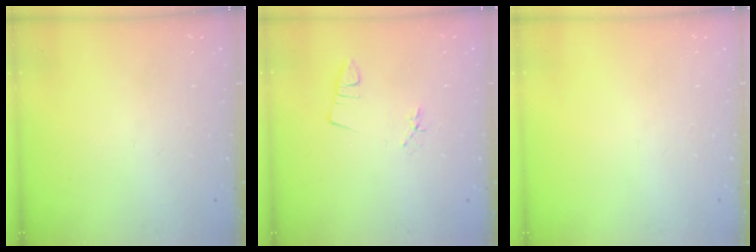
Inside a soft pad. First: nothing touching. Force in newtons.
{"total": 2.2, "press": 1.7, "slide": 1.4}
{"total": 0.0}